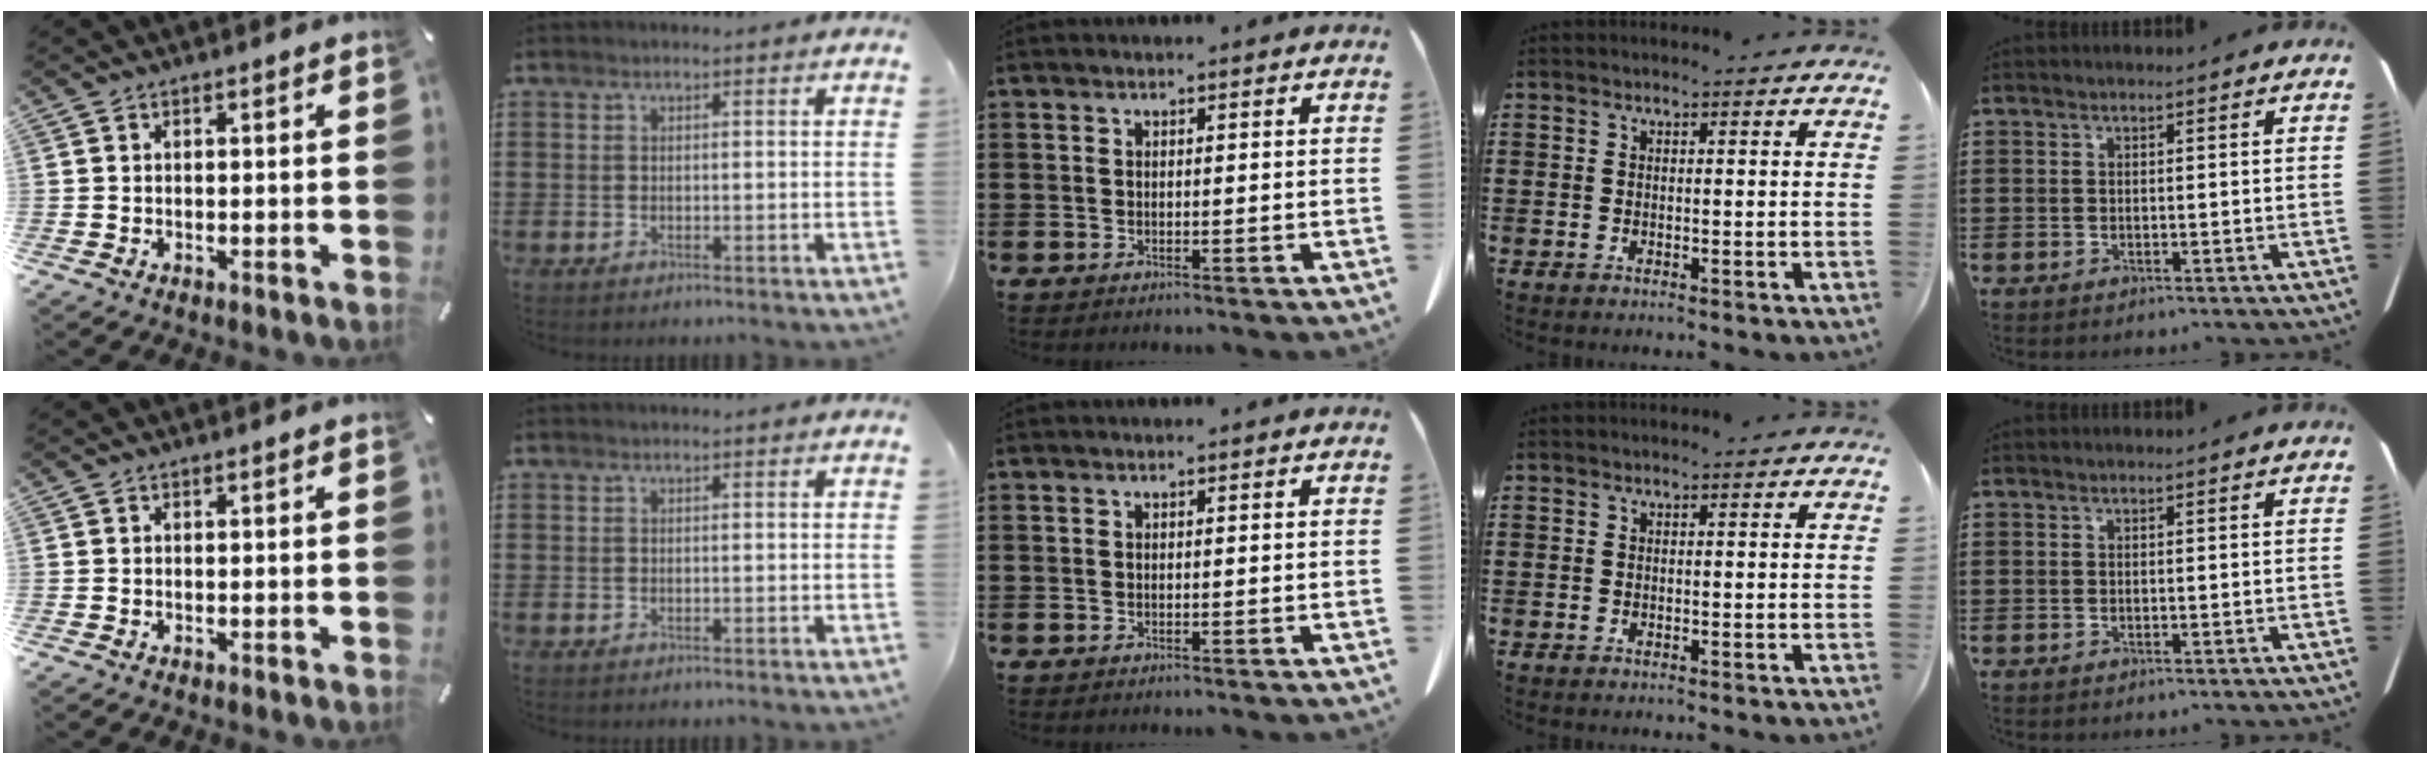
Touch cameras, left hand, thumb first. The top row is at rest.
{}